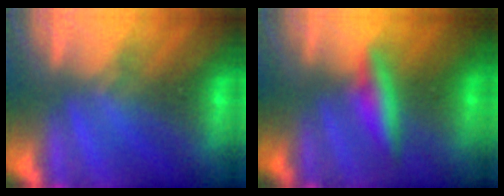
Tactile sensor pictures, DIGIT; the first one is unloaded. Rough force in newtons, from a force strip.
{"total": 2.1}